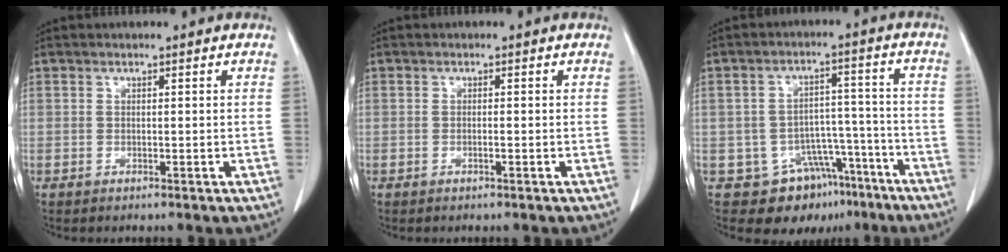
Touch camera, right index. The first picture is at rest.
{"total": 0.6, "force": [-0.2, 0.0, 0.6], "torque": [-0.013, 0.000, -0.003]}
{"total": 10.4, "force": [-6.4, 7.4, 3.3], "torque": [-0.030, 0.041, -0.086]}